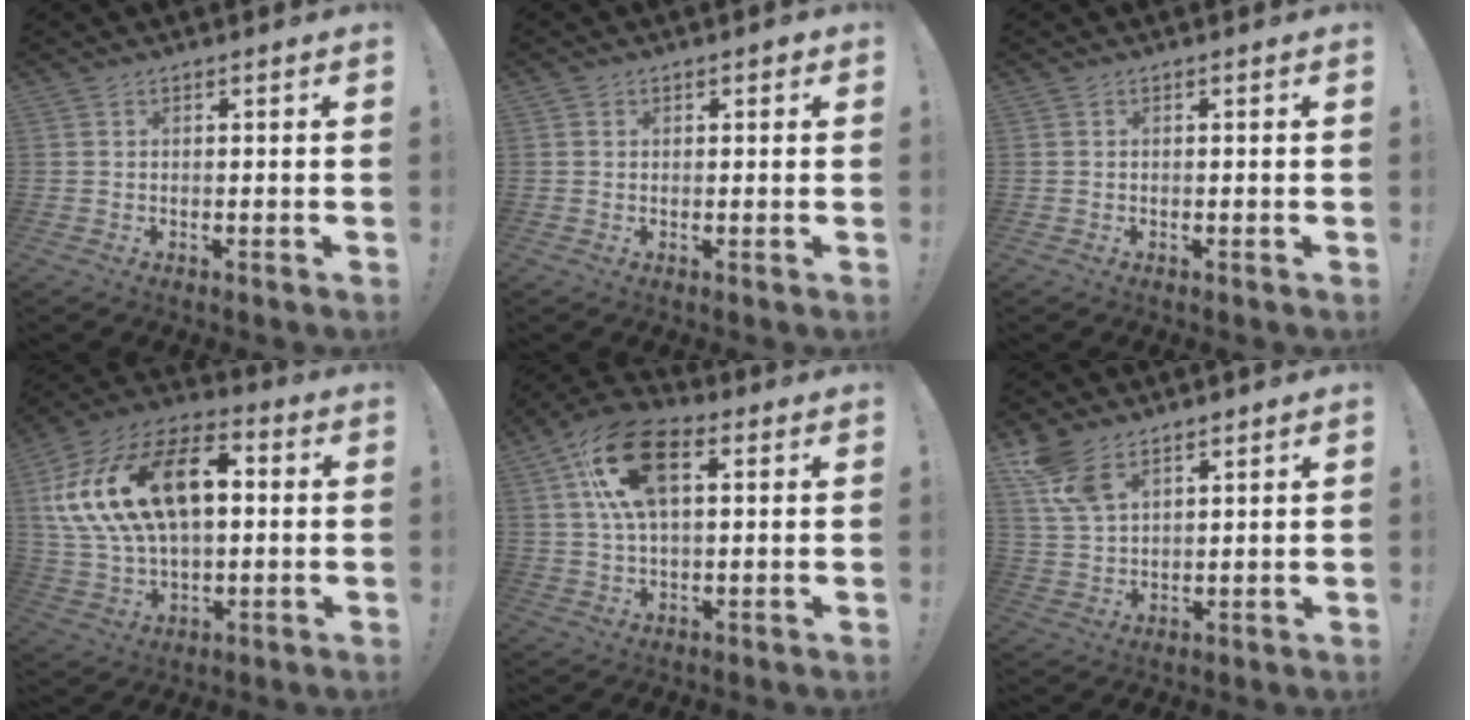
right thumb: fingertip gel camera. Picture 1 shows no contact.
{"total": 0.9, "force": [0.5, 0.7, 0.2], "torque": [0.012, -0.004, 0.006]}
{"total": 0.0}
{"total": 23.8, "force": [5.9, 14.3, 18.1], "torque": [-0.328, -0.014, 0.103]}
{"total": 17.2, "force": [5.3, 9.5, 13.3], "torque": [-0.232, 0.003, 0.095]}
{"total": 9.0, "force": [6.5, 4.1, 4.6], "torque": [-0.081, -0.031, 0.128]}